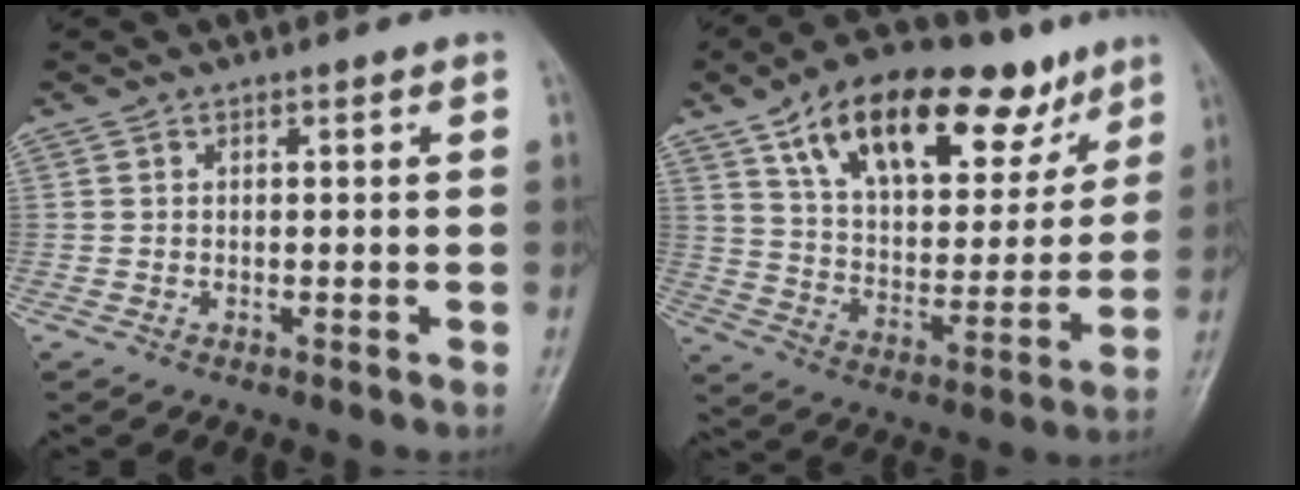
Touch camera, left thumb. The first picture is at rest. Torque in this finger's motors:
{"motor_torque": [0.91, 1.16, 1.55, -1.22, 0.21]}